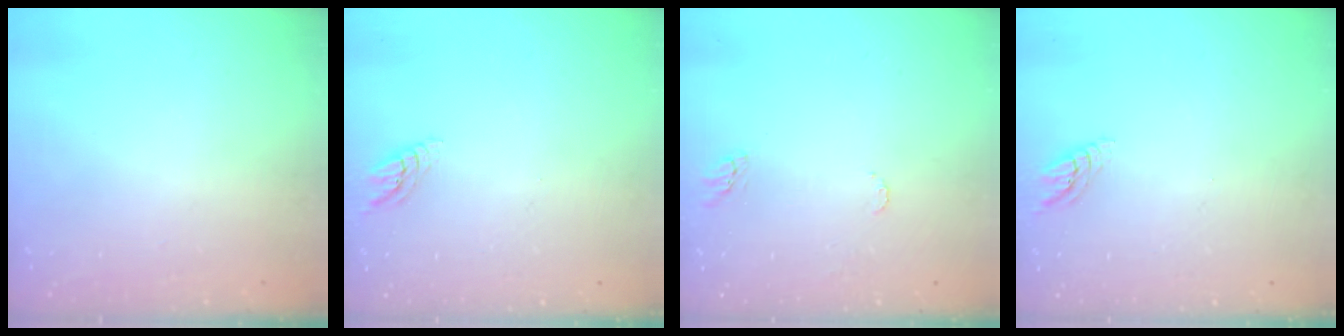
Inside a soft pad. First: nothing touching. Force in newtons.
{"total": 4.4, "press": 4.4, "slide": 0.6}
{"total": 4.4, "press": 4.3, "slide": 0.4}
{"total": 4.4, "press": 4.4, "slide": 0.6}